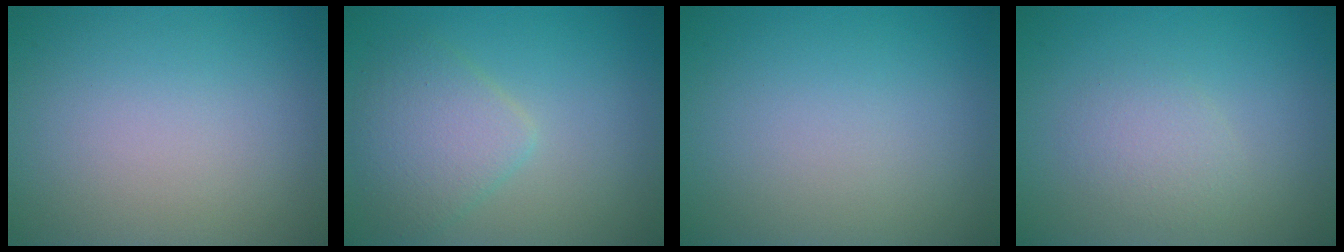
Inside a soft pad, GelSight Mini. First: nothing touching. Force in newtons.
{"total": 3.7, "press": 3.7, "slide": 0.1}
{"total": 0.0}
{"total": 1.7, "press": 1.7, "slide": 0.0}